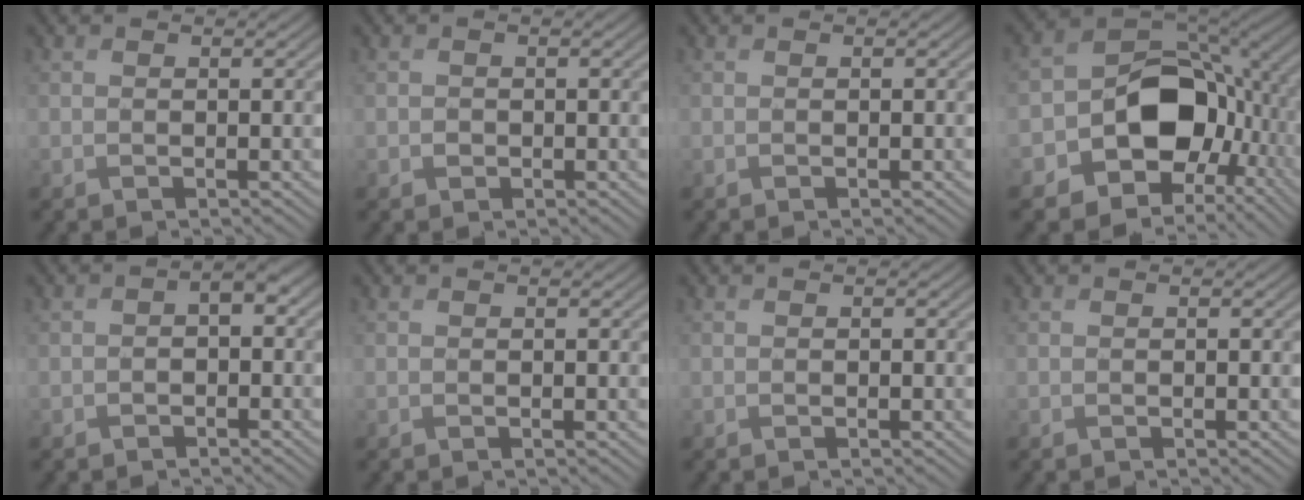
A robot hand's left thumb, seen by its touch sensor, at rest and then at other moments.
{"total": 0.9, "force": [-0.2, 0.8, 0.2], "torque": [-0.002, -0.004, -0.007]}
{"total": 0.0}
{"total": 14.5, "force": [-2.6, 10.9, 9.2], "torque": [-0.163, -0.025, -0.047]}
{"total": 2.3, "force": [-0.4, 1.5, 1.6], "torque": [-0.026, 0.000, -0.012]}
{"total": 0.0}
{"total": 0.0}
{"total": 0.0}